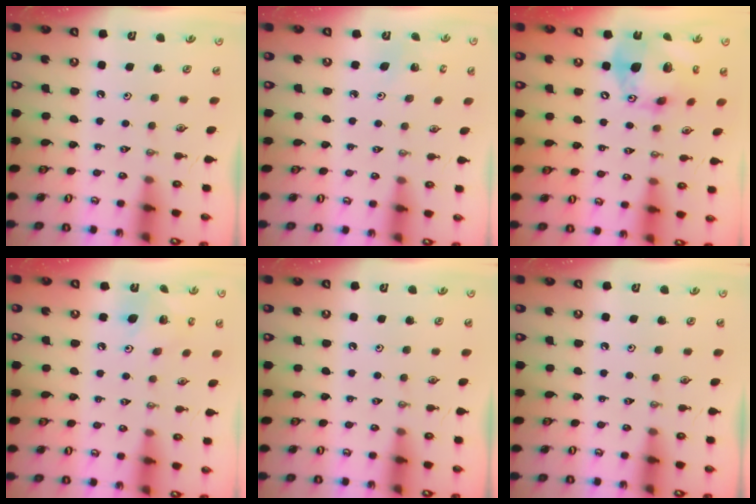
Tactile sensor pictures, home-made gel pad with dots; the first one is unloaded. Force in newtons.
{"total": 2.7, "press": 2.7, "slide": 0.2}
{"total": 18.8, "press": 18.5, "slide": 3.3}
{"total": 9.2, "press": 9.2, "slide": 0.7}
{"total": 0.0}
{"total": 0.0}